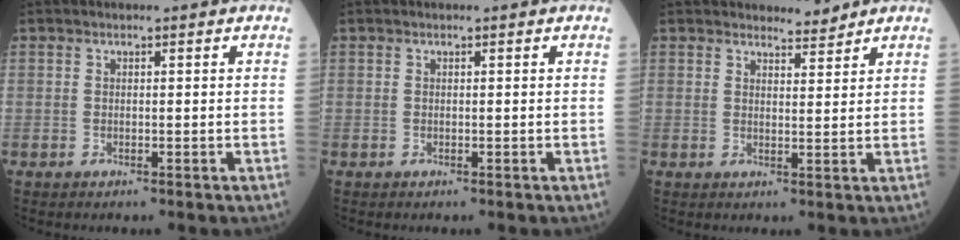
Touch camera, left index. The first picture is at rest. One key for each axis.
{"total": 0.0}
{"total": 2.5, "fx": 2.5, "fy": 0.4, "fz": -0.1, "tx": -0.001, "ty": -0.007, "tz": 0.037}